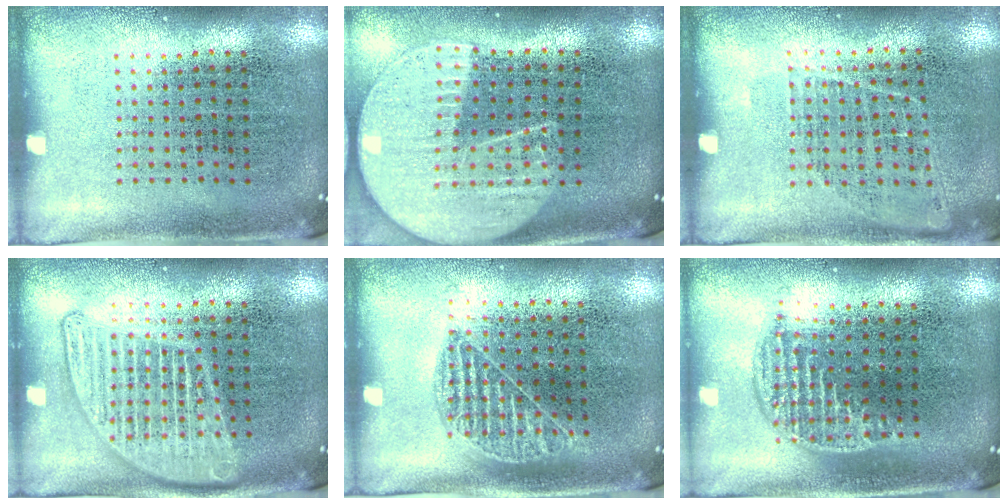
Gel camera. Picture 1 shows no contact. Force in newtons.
{"total": 2.3, "press": 2.0, "slide": 1.1}
{"total": 0.9, "press": 0.7, "slide": 0.4}
{"total": 1.8, "press": 1.8, "slide": 0.3}
{"total": 1.0, "press": 0.8, "slide": 0.5}
{"total": 1.3, "press": 1.1, "slide": 0.6}